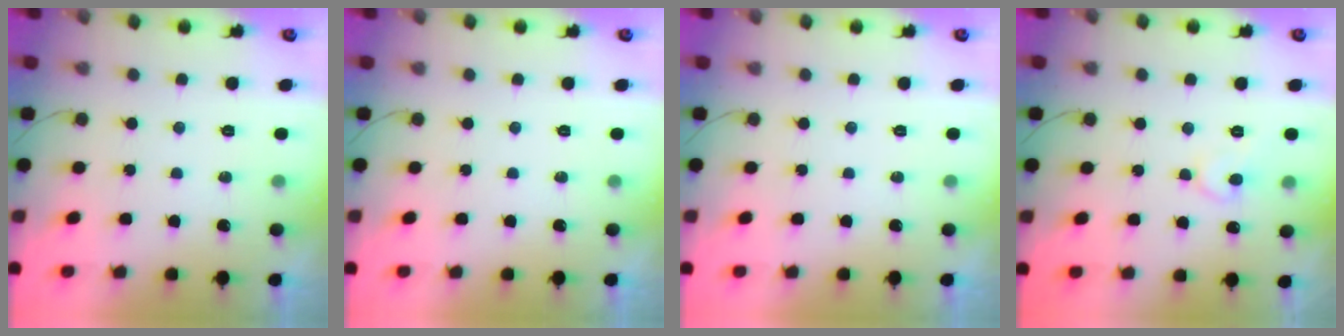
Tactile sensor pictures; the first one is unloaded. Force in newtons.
{"total": 0.0}
{"total": 0.0}
{"total": 6.8, "press": 6.8, "slide": 0.7}